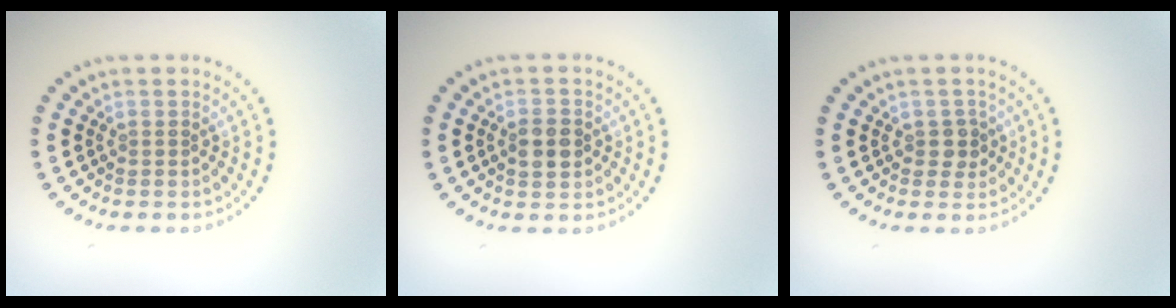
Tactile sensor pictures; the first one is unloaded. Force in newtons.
{"total": 3.0, "press": 3.0, "slide": 0.2}
{"total": 1.4, "press": 1.4, "slide": 0.5}